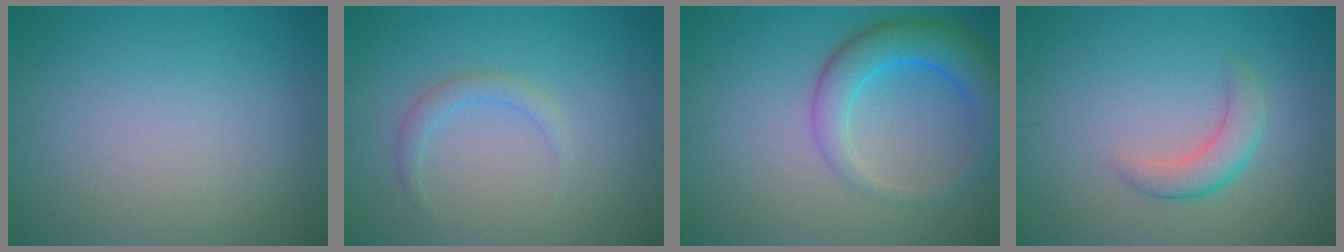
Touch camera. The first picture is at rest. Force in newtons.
{"total": 1.5, "press": 1.5, "slide": 0.1}
{"total": 5.4, "press": 5.4, "slide": 0.3}
{"total": 2.6, "press": 2.6, "slide": 0.1}